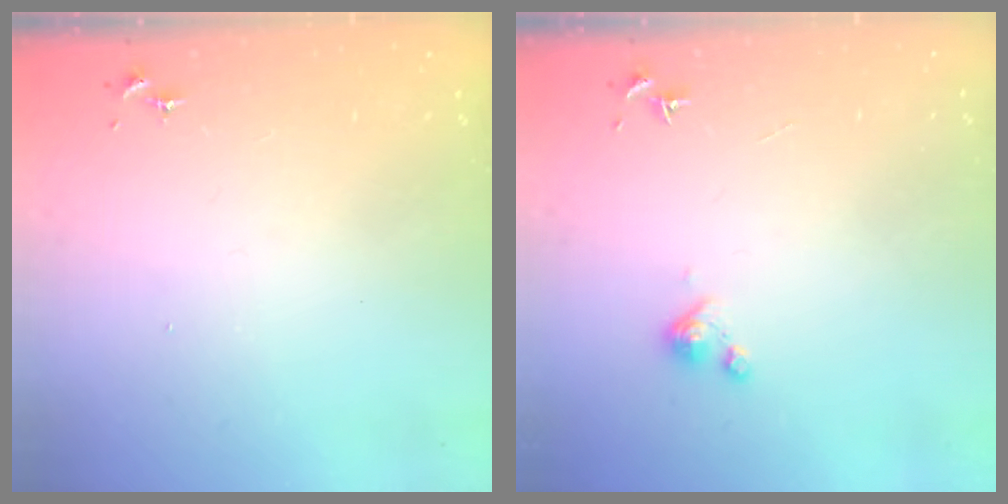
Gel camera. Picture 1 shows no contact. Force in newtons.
{"total": 3.3, "press": 3.3, "slide": 0.3}